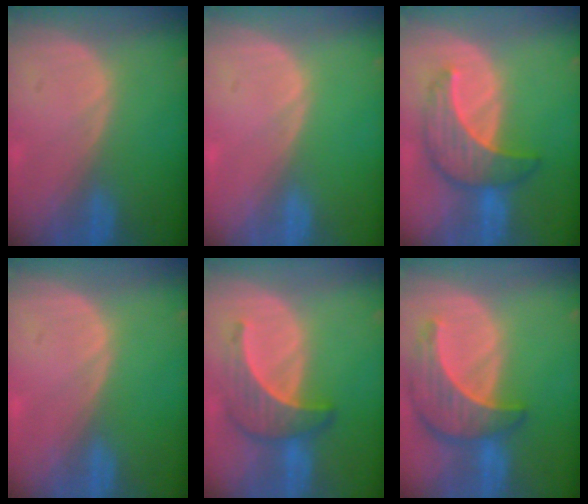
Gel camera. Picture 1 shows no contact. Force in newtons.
{"total": 0.0}
{"total": 7.5, "press": 7.5, "slide": 0.3}
{"total": 0.0}
{"total": 6.4, "press": 6.3, "slide": 0.7}
{"total": 8.9, "press": 8.0, "slide": 3.7}